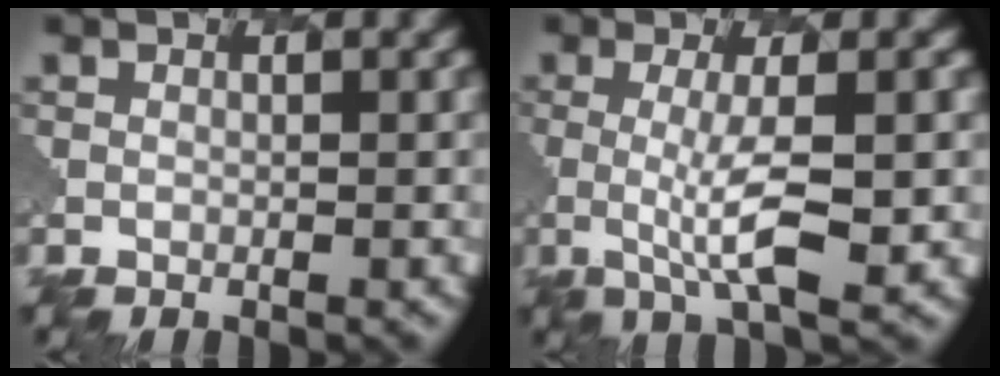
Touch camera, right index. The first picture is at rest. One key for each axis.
{"total": 2.6, "fx": 0.4, "fy": -0.8, "fz": 2.4, "tx": -0.069, "ty": 0.015, "tz": -0.026}